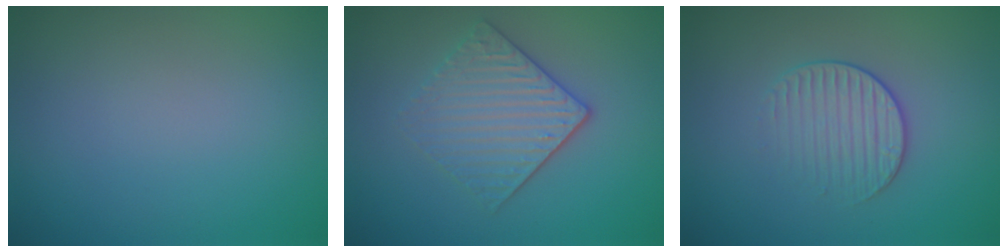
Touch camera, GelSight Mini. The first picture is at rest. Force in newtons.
{"total": 3.6, "press": 3.1, "slide": 1.8}
{"total": 2.0, "press": 1.4, "slide": 1.4}